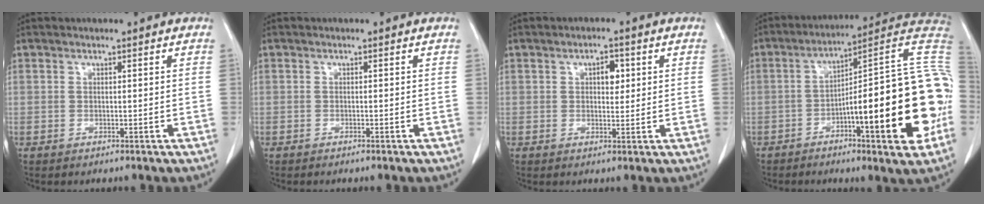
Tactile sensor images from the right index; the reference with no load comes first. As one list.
[{"total": 0.0}, {"total": 3.2, "force": [1.0, 1.7, 2.4], "torque": [-0.035, 0.005, 0.015]}, {"total": 23.8, "force": [-5.0, 2.5, 23.1], "torque": [-0.253, 0.023, -0.068]}]